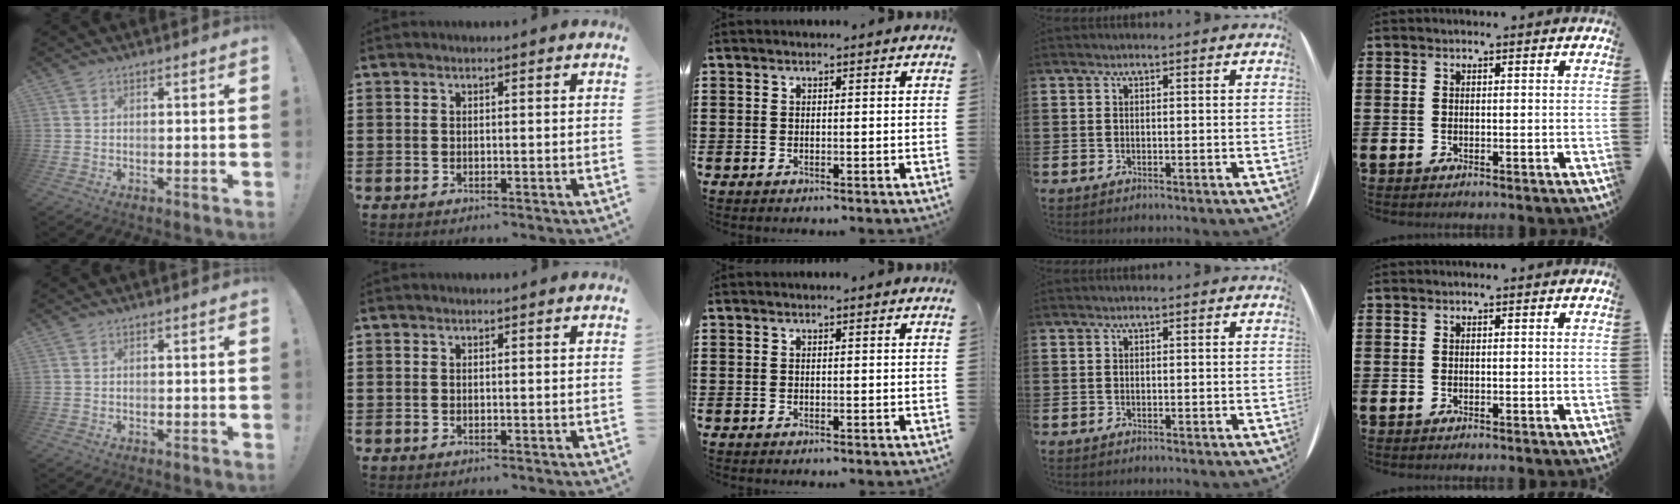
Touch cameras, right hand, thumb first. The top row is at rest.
{}